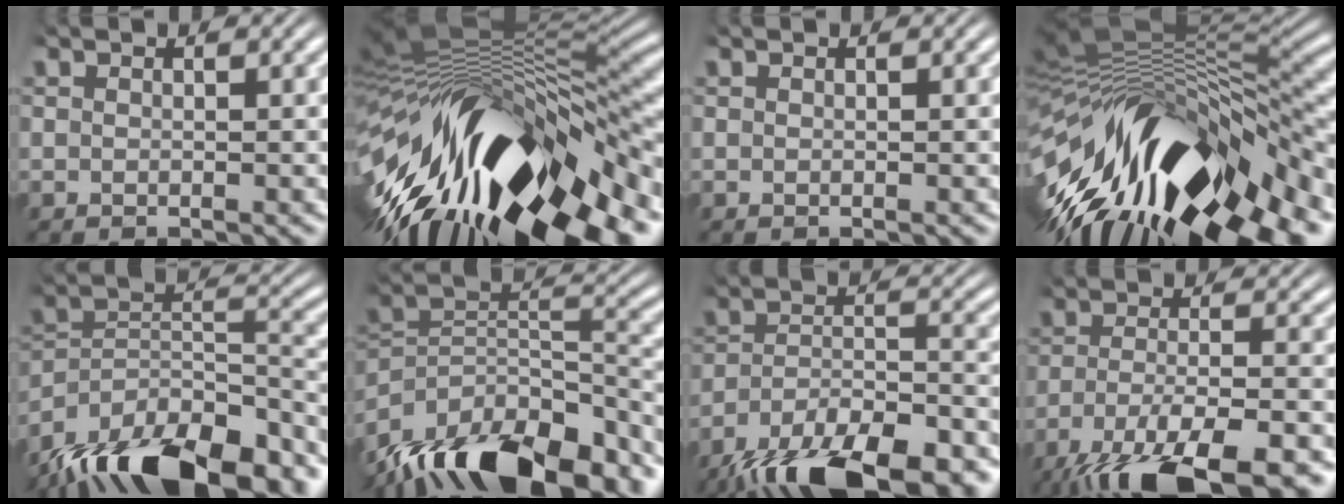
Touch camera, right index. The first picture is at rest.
{"total": 24.8, "force": [-5.5, 12.8, 20.6], "torque": [-0.310, -0.018, -0.070]}
{"total": 0.0}
{"total": 22.2, "force": [-5.3, 11.6, 18.2], "torque": [-0.281, -0.017, -0.071]}
{"total": 16.0, "force": [-8.2, 8.5, 10.7], "torque": [-0.180, -0.063, -0.095]}
{"total": 16.2, "force": [-6.9, 9.1, 11.5], "torque": [-0.199, -0.065, -0.069]}
{"total": 13.4, "force": [-9.2, 5.6, 8.1], "torque": [-0.126, -0.033, -0.125]}
{"total": 10.7, "force": [-6.7, 3.7, 7.5], "torque": [-0.129, -0.038, -0.080]}